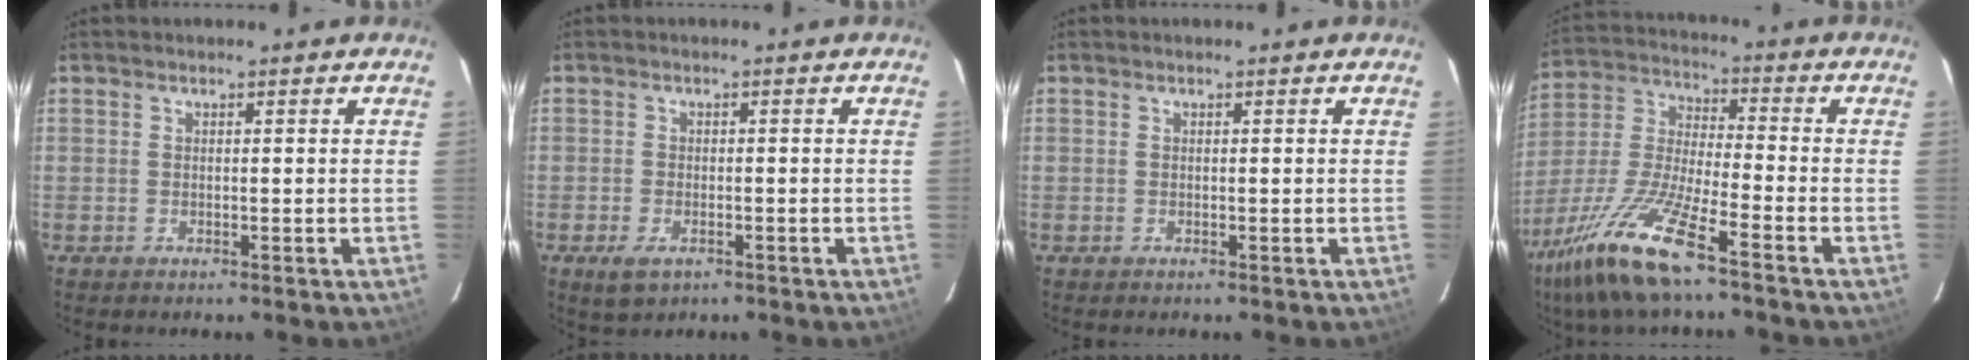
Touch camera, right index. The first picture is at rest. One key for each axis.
{"total": 4.1, "fx": -2.2, "fy": 2.3, "fz": 2.6, "tx": -0.058, "ty": -0.010, "tz": -0.037}
{"total": 0.0}
{"total": 15.5, "fx": -10.4, "fy": 2.0, "fz": 11.3, "tx": -0.256, "ty": -0.019, "tz": -0.211}